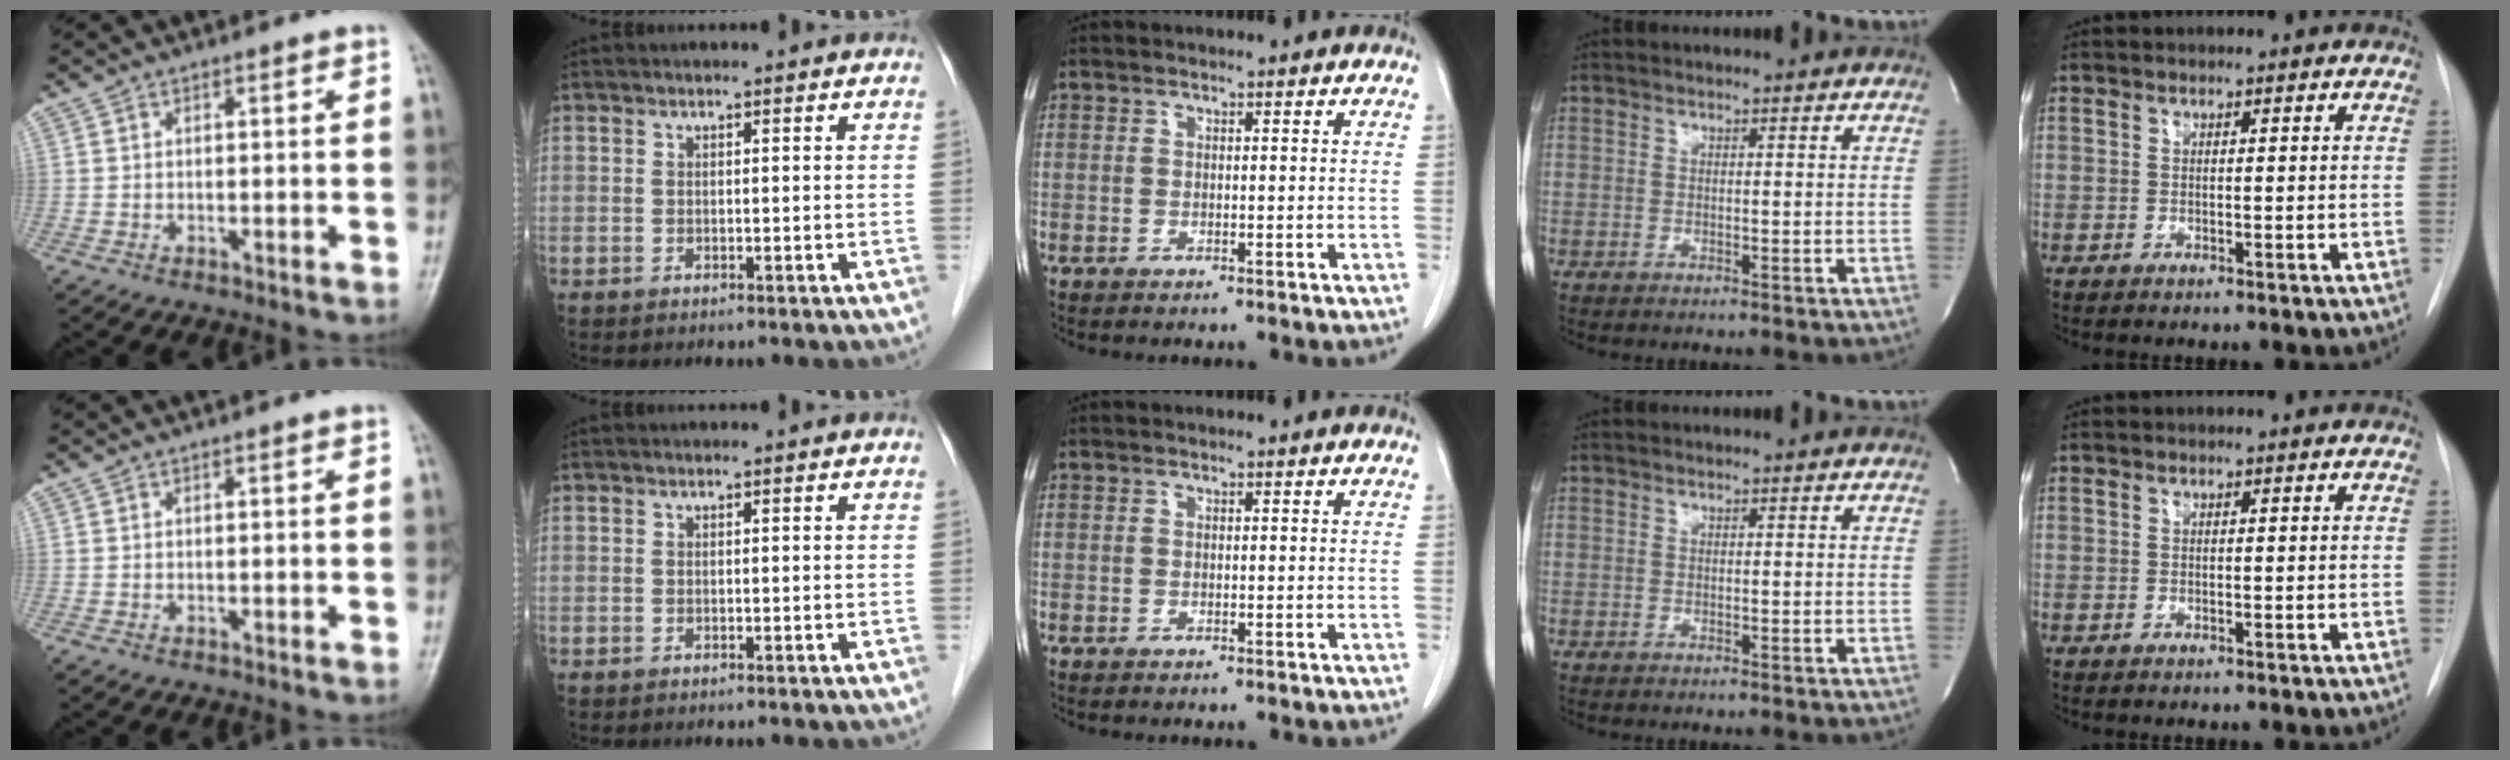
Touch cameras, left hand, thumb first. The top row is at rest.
{}